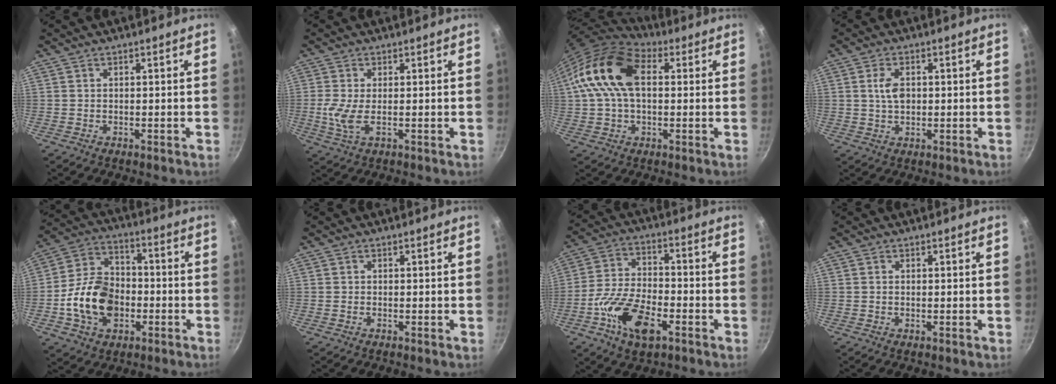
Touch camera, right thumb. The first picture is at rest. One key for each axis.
{"total": 4.5, "fx": -0.2, "fy": 1.5, "fz": 4.3, "tx": -0.099, "ty": -0.005, "tz": -0.004}
{"total": 16.0, "fx": 2.8, "fy": 10.1, "fz": 12.1, "tx": -0.217, "ty": 0.023, "tz": 0.031}
{"total": 4.2, "fx": 0.5, "fy": 2.6, "fz": 3.2, "tx": -0.052, "ty": 0.003, "tz": 0.008}
{"total": 15.4, "fx": -3.4, "fy": 11.1, "fz": 10.2, "tx": -0.160, "ty": 0.032, "tz": -0.068}
{"total": 0.0}
{"total": 13.5, "fx": -5.5, "fy": 6.6, "fz": 10.3, "tx": -0.191, "ty": 0.029, "tz": -0.110}
{"total": 0.0}